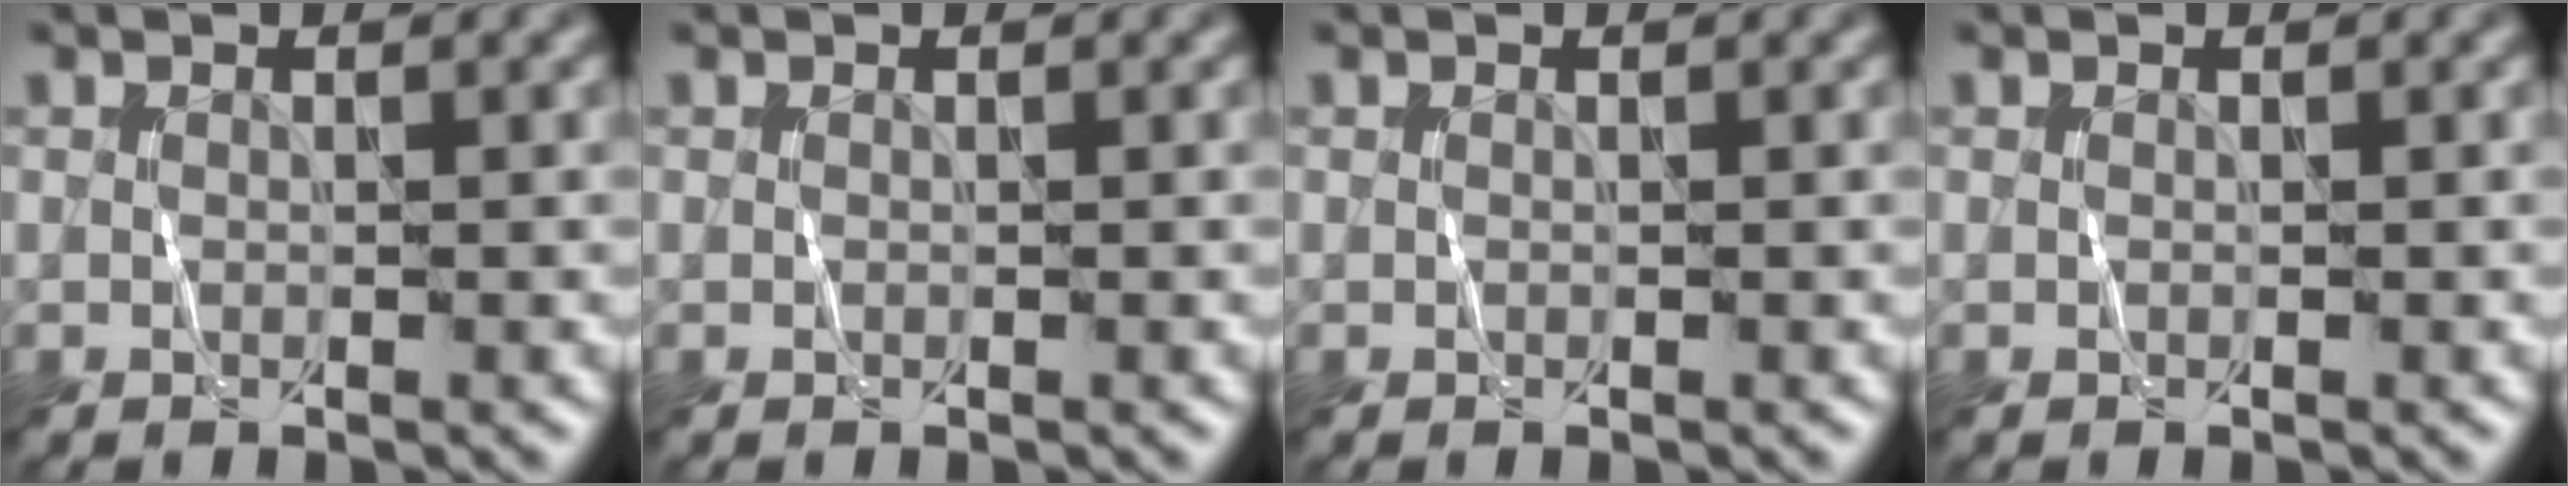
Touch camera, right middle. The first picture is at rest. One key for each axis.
{"total": 0.0}
{"total": 0.0}
{"total": 0.0}